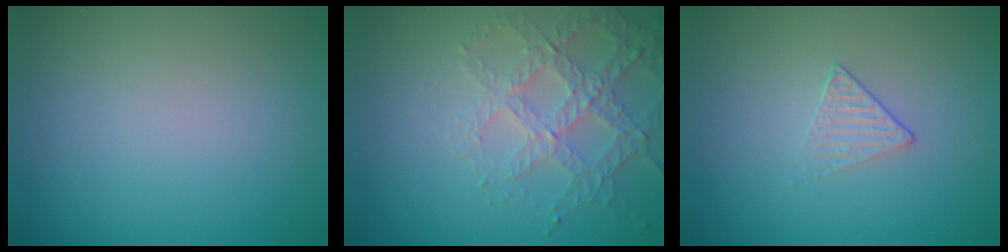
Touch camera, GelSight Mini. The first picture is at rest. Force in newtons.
{"total": 4.1, "press": 3.2, "slide": 2.5}
{"total": 1.2, "press": 0.7, "slide": 1.0}